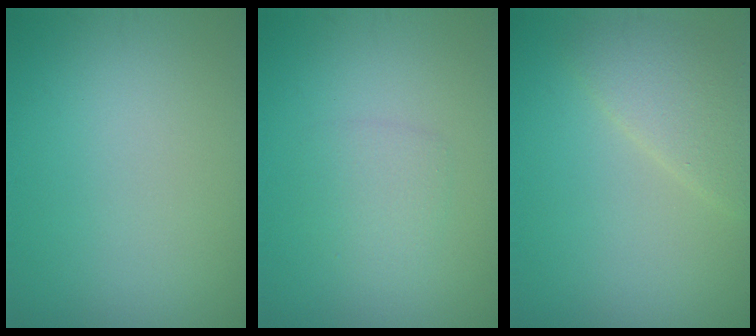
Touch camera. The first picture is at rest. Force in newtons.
{"total": 1.8, "press": 1.8, "slide": 0.2}
{"total": 2.9, "press": 2.9, "slide": 0.1}